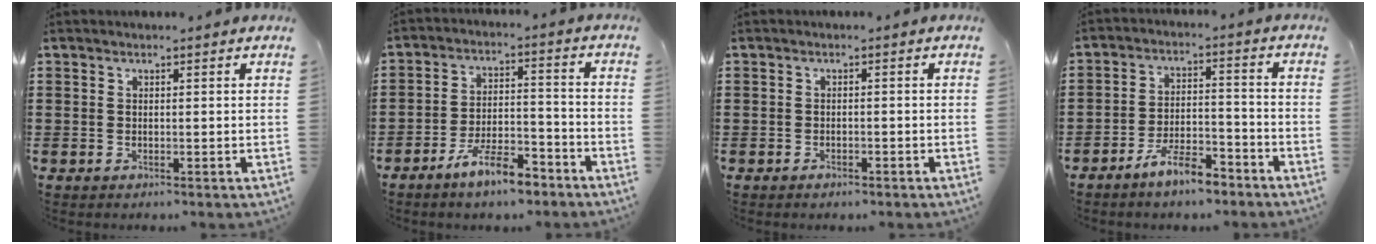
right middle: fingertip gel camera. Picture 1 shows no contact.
{"total": 8.4, "force": [-6.5, 2.2, 4.8], "torque": [-0.091, 0.009, -0.121]}
{"total": 0.8, "force": [-0.7, 0.2, 0.3], "torque": [-0.009, -0.003, -0.013]}
{"total": 7.1, "force": [-5.8, 1.6, 3.7], "torque": [-0.077, 0.006, -0.111]}